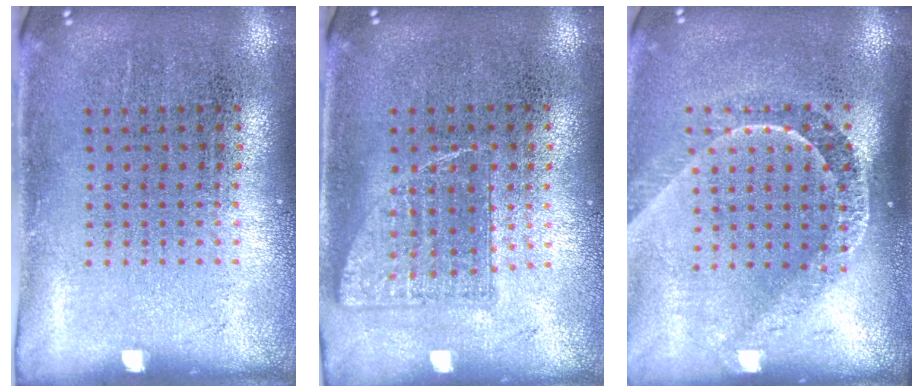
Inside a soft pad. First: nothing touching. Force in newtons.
{"total": 0.8, "press": 0.8, "slide": 0.1}
{"total": 2.2, "press": 1.6, "slide": 1.4}